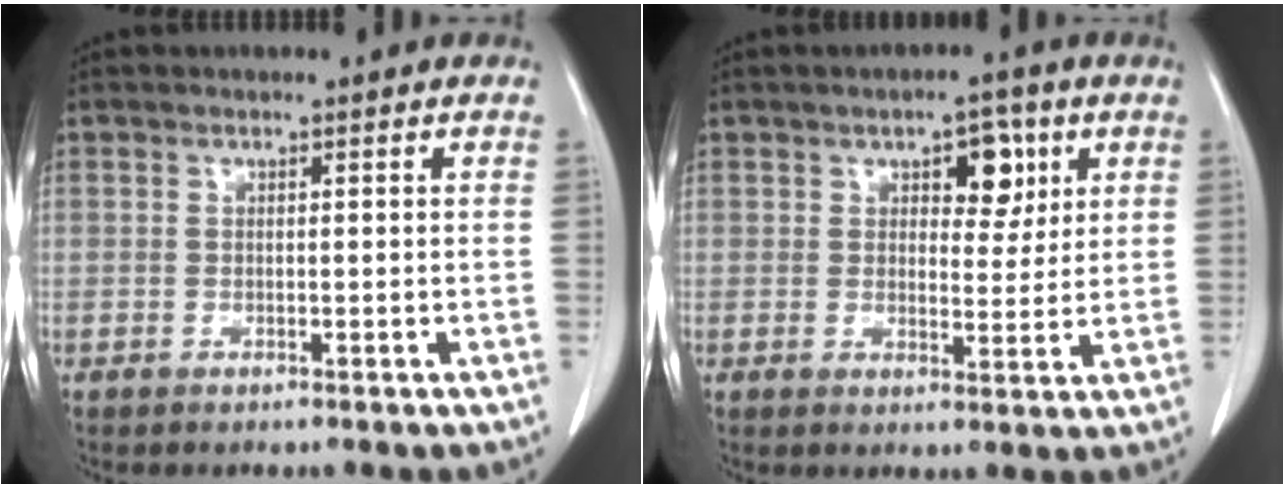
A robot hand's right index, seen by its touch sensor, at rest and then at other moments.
{"total": 5.7, "force": [2.5, 2.8, 4.2], "torque": [-0.052, 0.006, 0.036]}